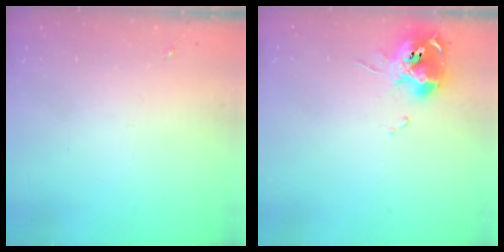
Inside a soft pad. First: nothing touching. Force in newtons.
{"total": 11.5, "press": 11.4, "slide": 1.8}